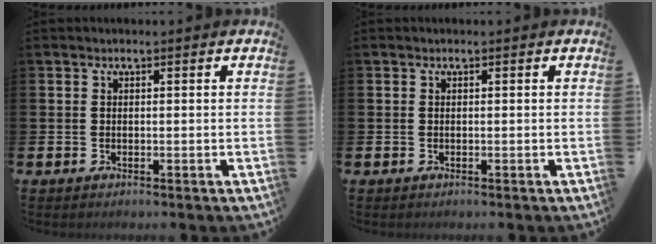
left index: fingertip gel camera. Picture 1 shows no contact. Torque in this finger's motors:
{"motor_torque": [-0.02, -0.02, 0.02, 0.00]}